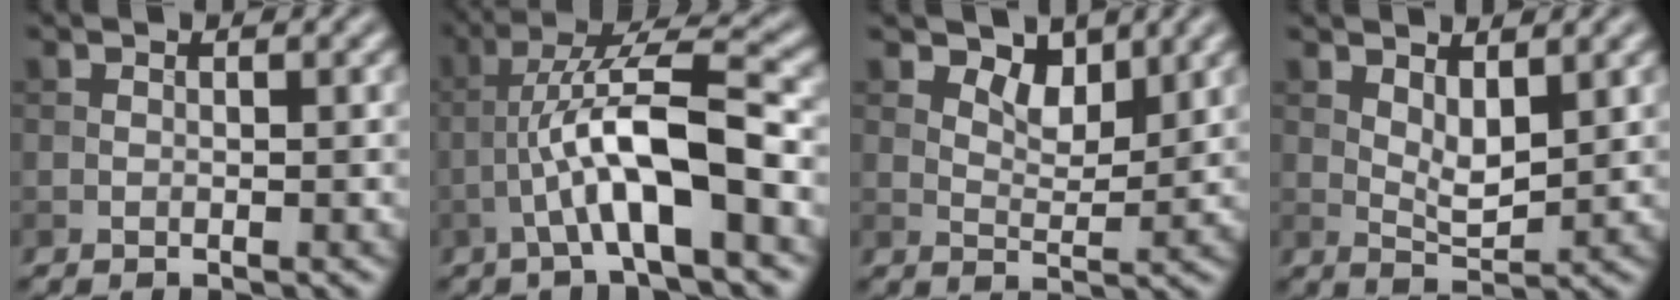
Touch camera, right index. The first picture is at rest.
{"total": 7.7, "force": [-2.3, 1.4, 7.2], "torque": [-0.123, 0.022, -0.041]}
{"total": 3.2, "force": [2.2, 1.6, 1.8], "torque": [-0.038, -0.006, 0.033]}
{"total": 2.8, "force": [1.4, 1.1, 2.2], "torque": [-0.043, -0.006, 0.029]}